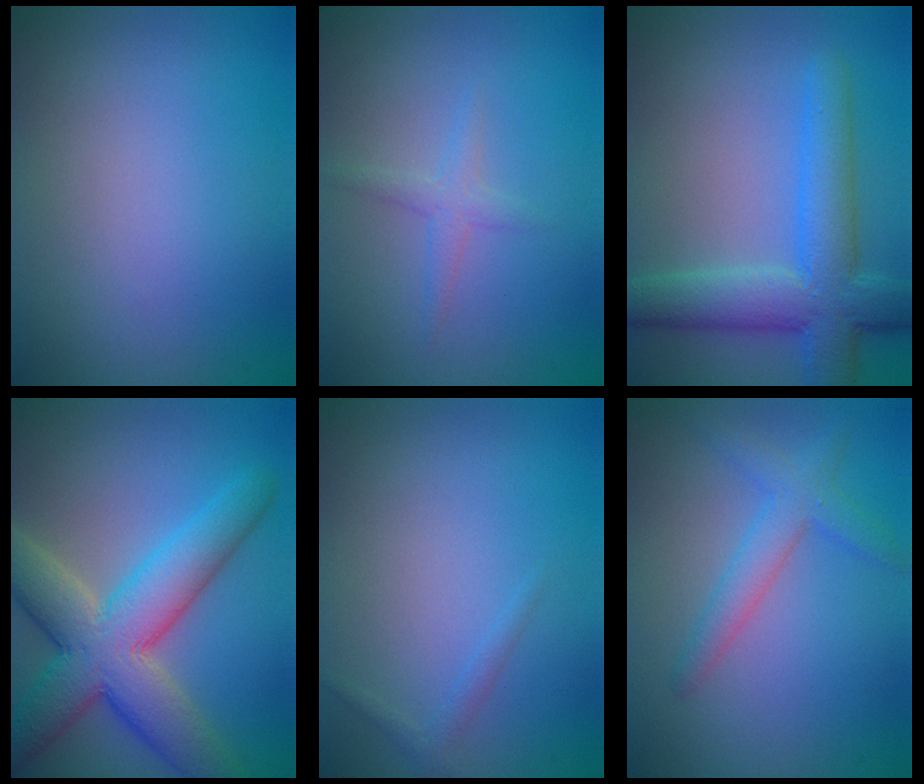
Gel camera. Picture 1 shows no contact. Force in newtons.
{"total": 1.4, "press": 1.4, "slide": 0.0}
{"total": 6.8, "press": 6.8, "slide": 0.2}
{"total": 9.9, "press": 9.8, "slide": 0.6}
{"total": 0.9, "press": 0.9, "slide": 0.1}
{"total": 2.9, "press": 2.9, "slide": 0.1}